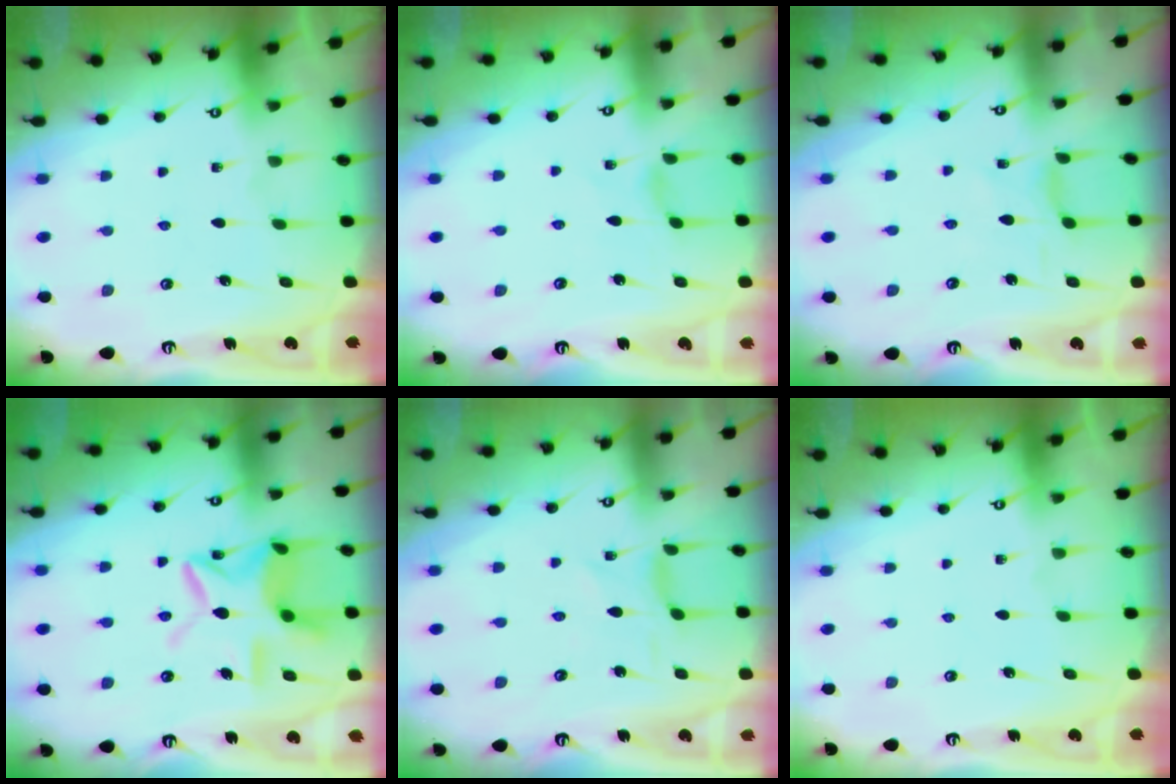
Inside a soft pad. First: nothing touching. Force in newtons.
{"total": 0.6, "press": 0.6, "slide": 0.2}
{"total": 2.1, "press": 2.1, "slide": 0.1}
{"total": 13.3, "press": 13.3, "slide": 1.2}
{"total": 0.0}
{"total": 0.0}